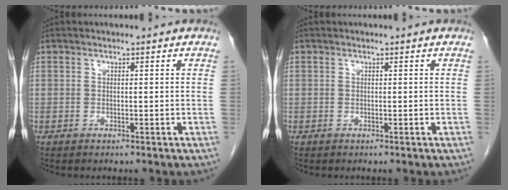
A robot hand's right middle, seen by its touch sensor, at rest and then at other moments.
{"total": 0.0}